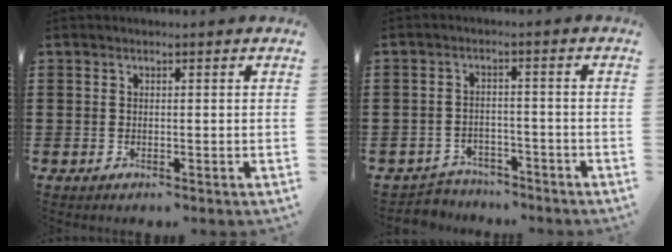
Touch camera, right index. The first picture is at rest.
{"total": 3.3, "force": [-3.2, 0.7, -0.2], "torque": [-0.005, 0.000, -0.067]}